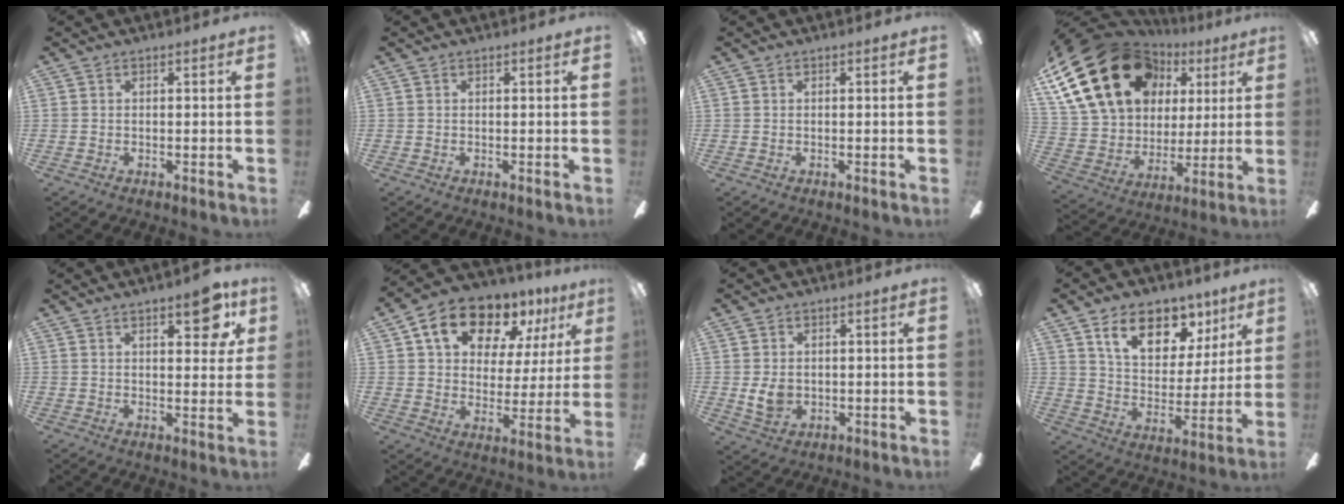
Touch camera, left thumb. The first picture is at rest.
{"total": 0.0}
{"total": 0.0}
{"total": 26.6, "force": [12.3, 18.4, 14.8], "torque": [-0.296, -0.043, 0.246]}
{"total": 8.6, "force": [4.7, 3.3, 6.3], "torque": [-0.079, -0.013, 0.076]}
{"total": 14.9, "force": [10.0, 8.7, 6.9], "torque": [-0.124, -0.051, 0.180]}
{"total": 5.3, "force": [0.2, 4.1, 3.3], "torque": [-0.065, -0.005, 0.000]}
{"total": 16.3, "force": [9.7, 9.7, 8.9], "torque": [-0.143, -0.037, 0.172]}